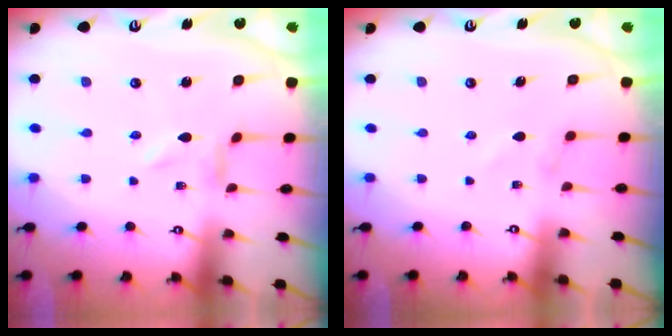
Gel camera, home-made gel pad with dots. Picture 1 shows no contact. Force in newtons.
{"total": 1.1, "press": 1.0, "slide": 0.4}